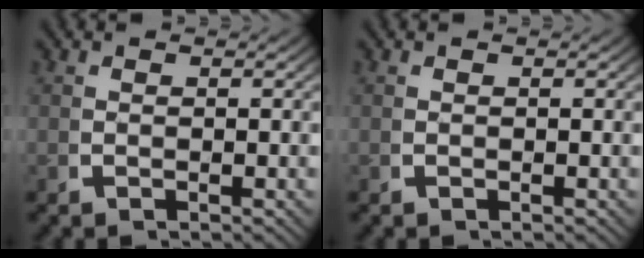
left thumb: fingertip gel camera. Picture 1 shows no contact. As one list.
[{"total": 0.0}]